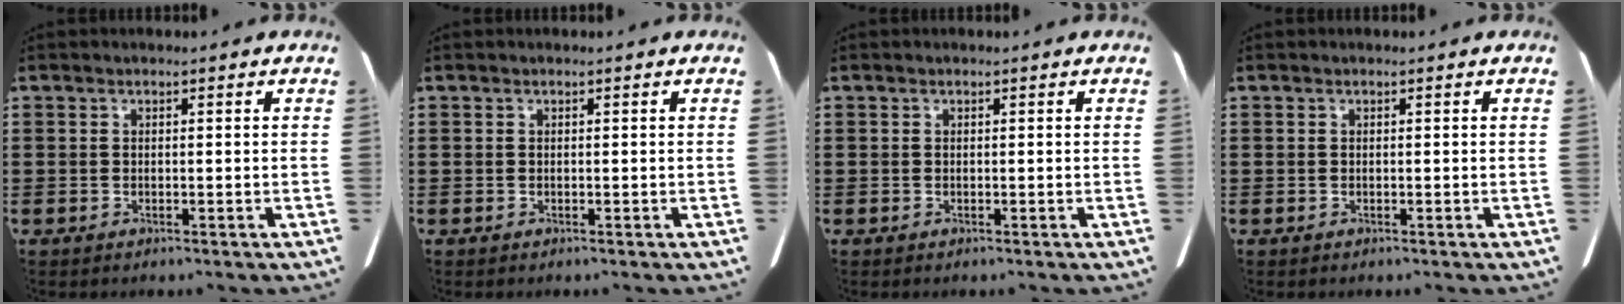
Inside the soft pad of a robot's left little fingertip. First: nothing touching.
{"total": 0.0}
{"total": 0.0}
{"total": 0.0}